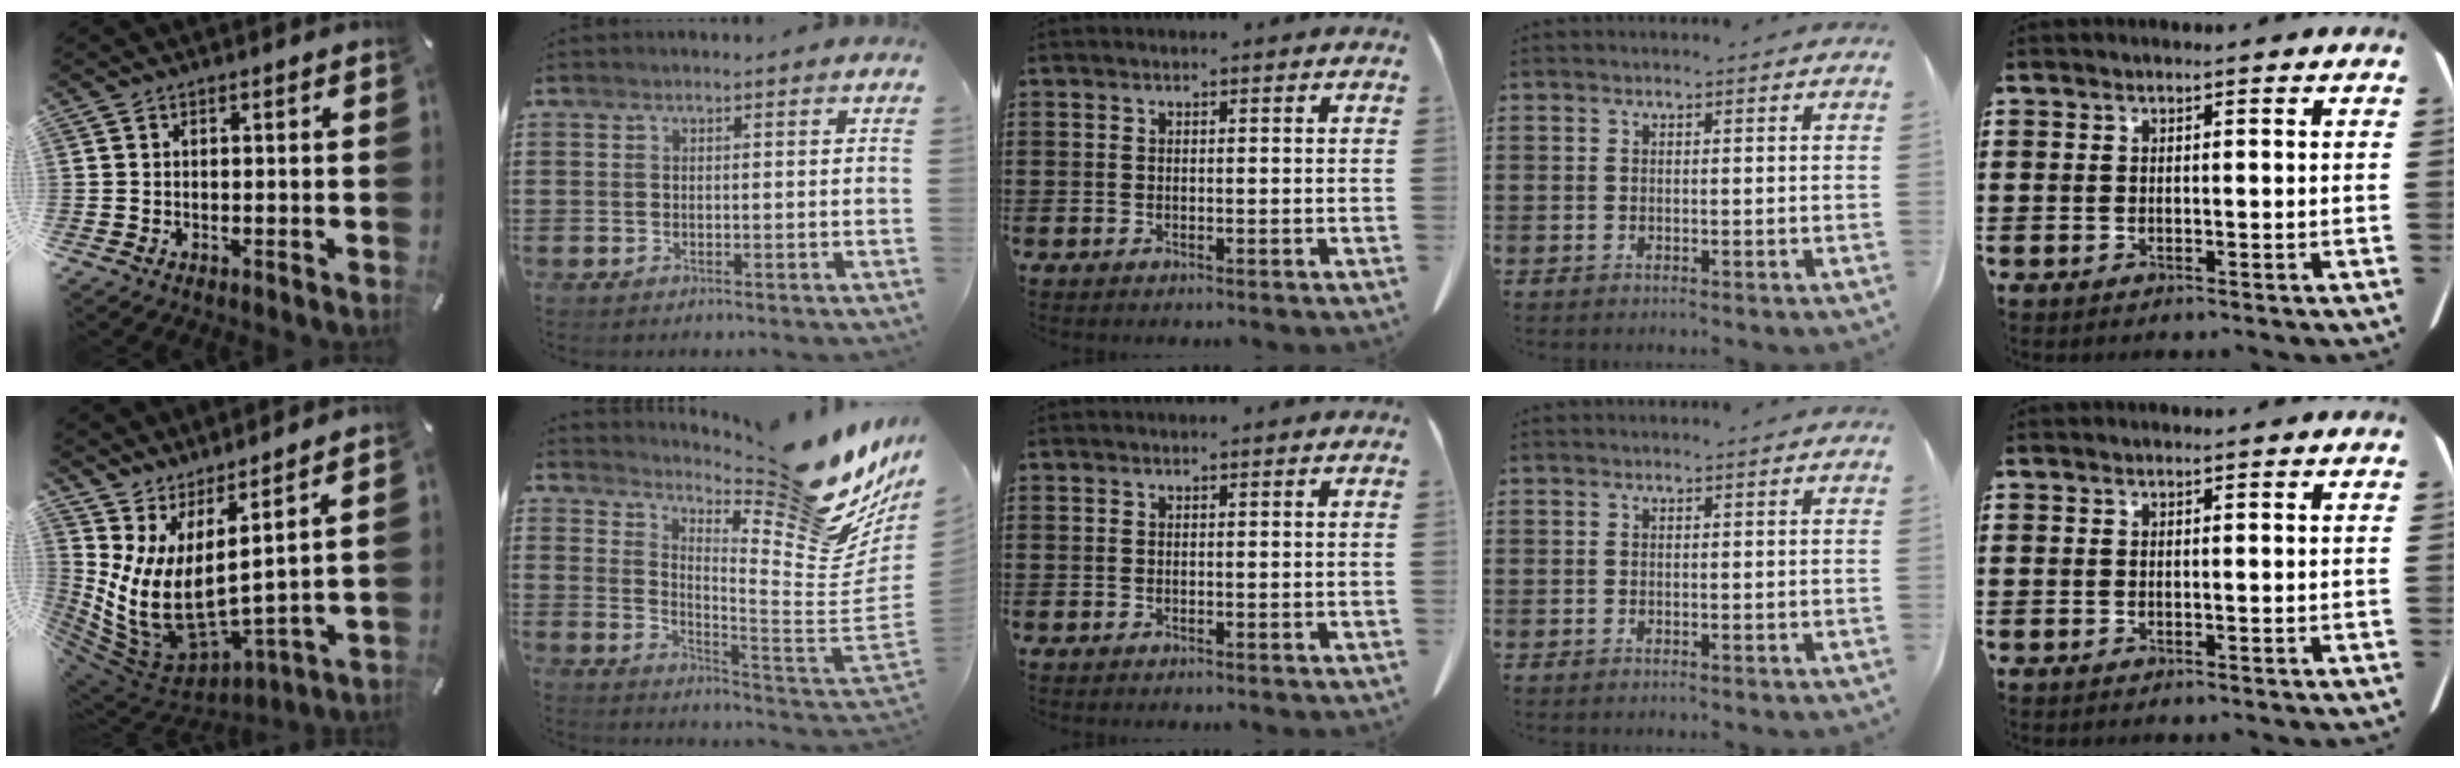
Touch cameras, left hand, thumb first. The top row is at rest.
{"thumb": {"total": 9.5, "force": [1.8, 4.9, 7.9], "torque": [-0.198, -0.063, 0.032]}, "index": {"total": 13.6, "force": [11.0, 1.5, 7.9], "torque": [-0.104, -0.114, 0.173]}}